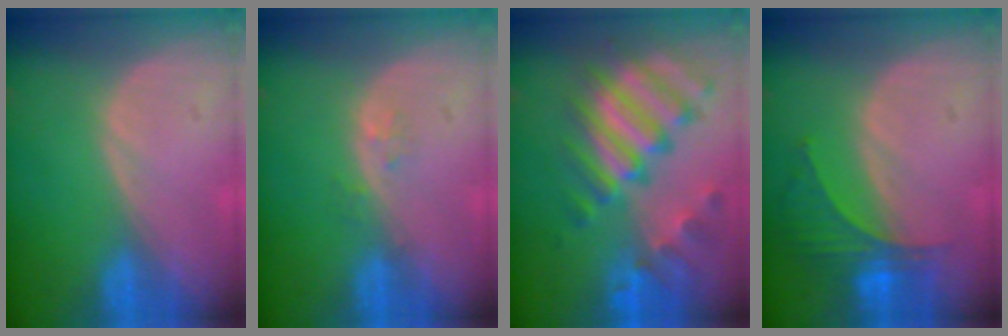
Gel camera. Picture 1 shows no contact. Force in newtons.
{"total": 1.2, "press": 1.2, "slide": 0.1}
{"total": 11.5, "press": 9.8, "slide": 6.0}
{"total": 6.1, "press": 5.7, "slide": 2.1}